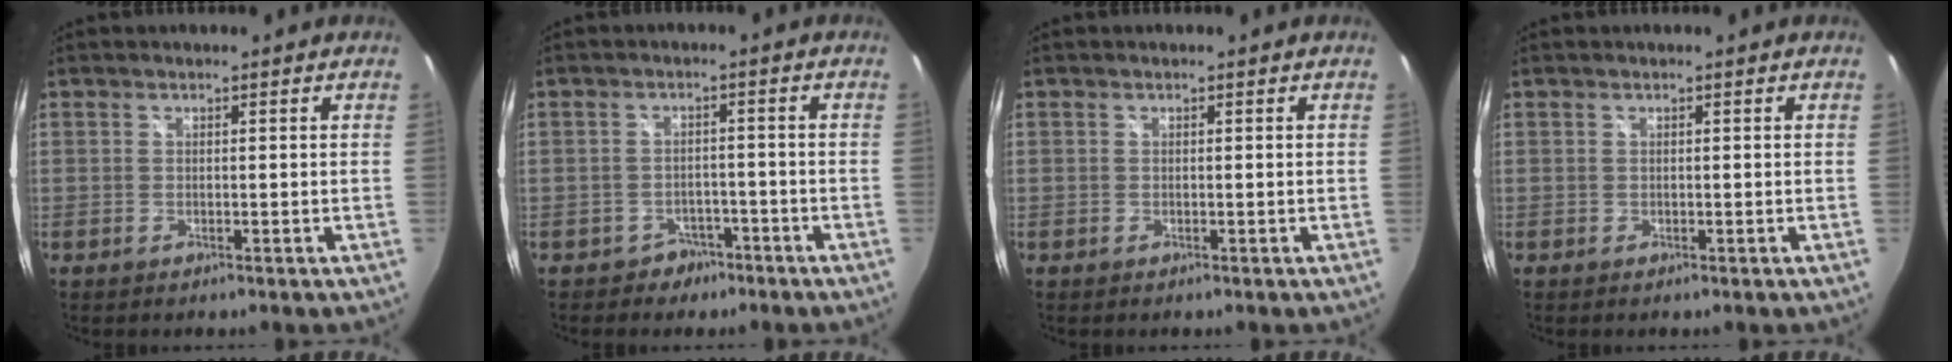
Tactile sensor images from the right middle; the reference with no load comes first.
{"total": 3.9, "force": [-2.7, 2.8, 0.2], "torque": [-0.008, 0.016, -0.037]}
{"total": 0.0}
{"total": 0.0}